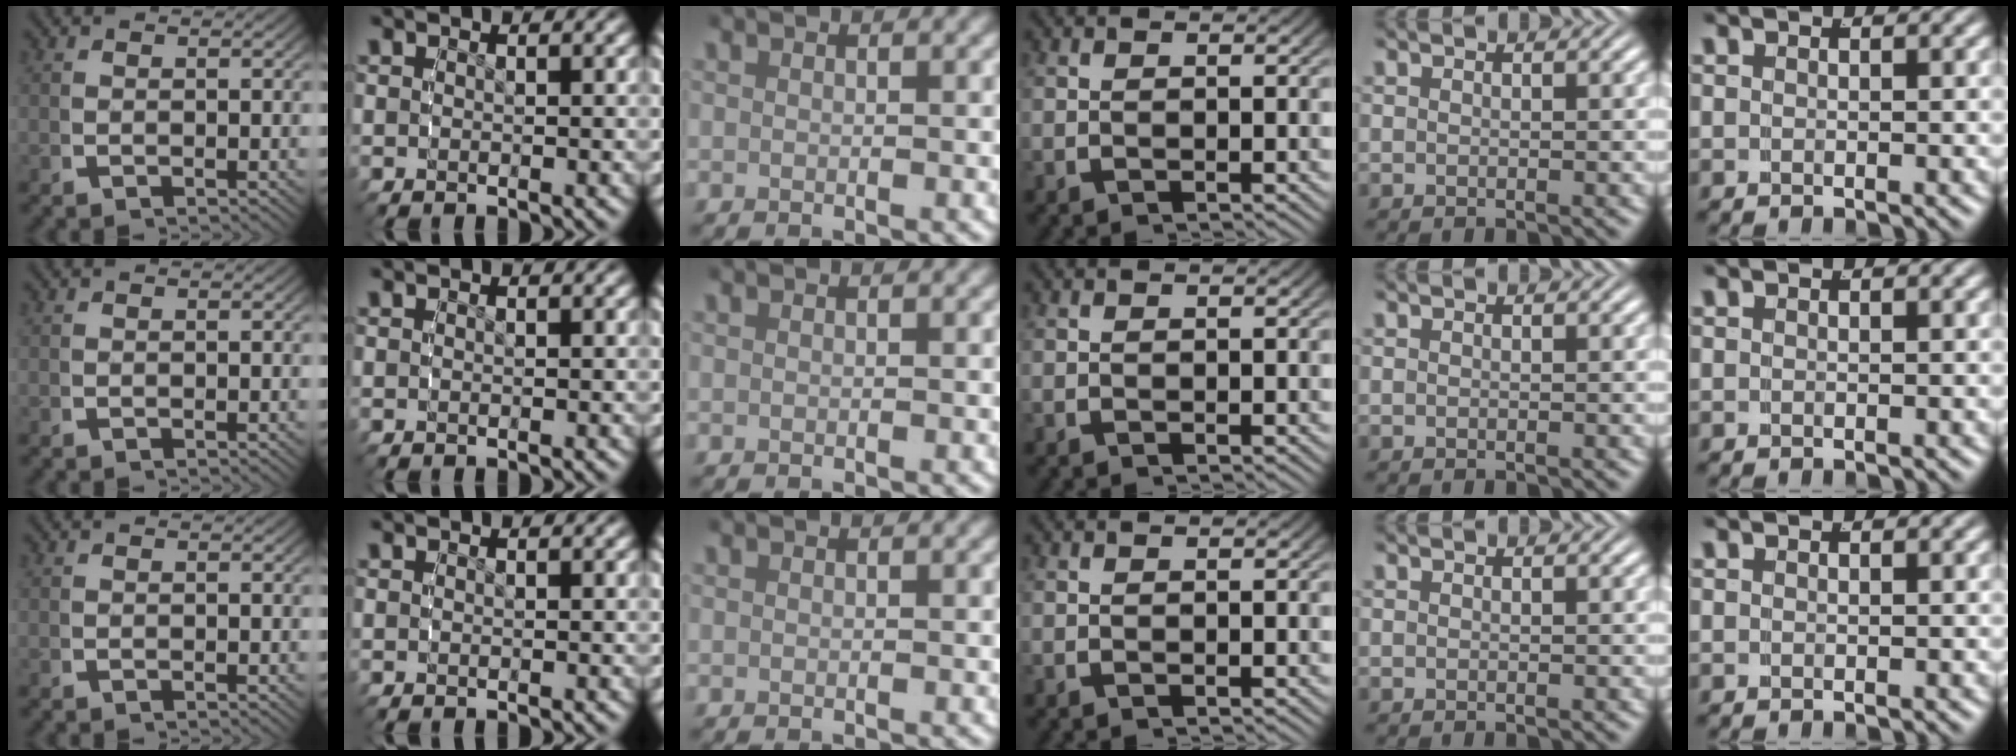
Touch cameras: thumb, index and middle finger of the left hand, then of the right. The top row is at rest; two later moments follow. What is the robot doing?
{"motion": "reach", "object": "pen bag"}